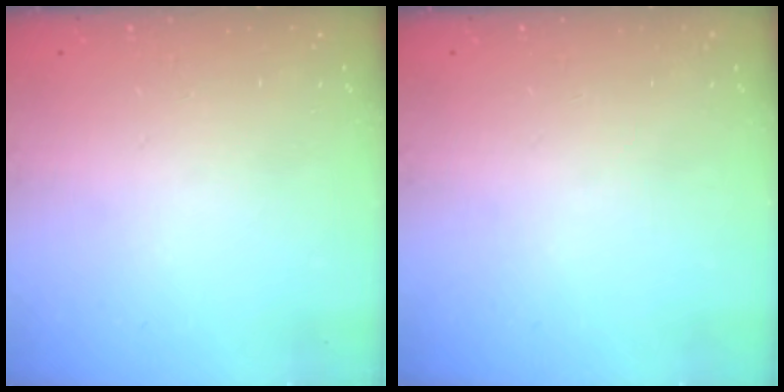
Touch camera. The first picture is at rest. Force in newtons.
{"total": 0.0}